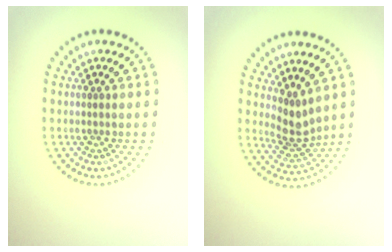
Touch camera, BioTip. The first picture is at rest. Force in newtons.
{"total": 2.9, "press": 2.2, "slide": 1.8}